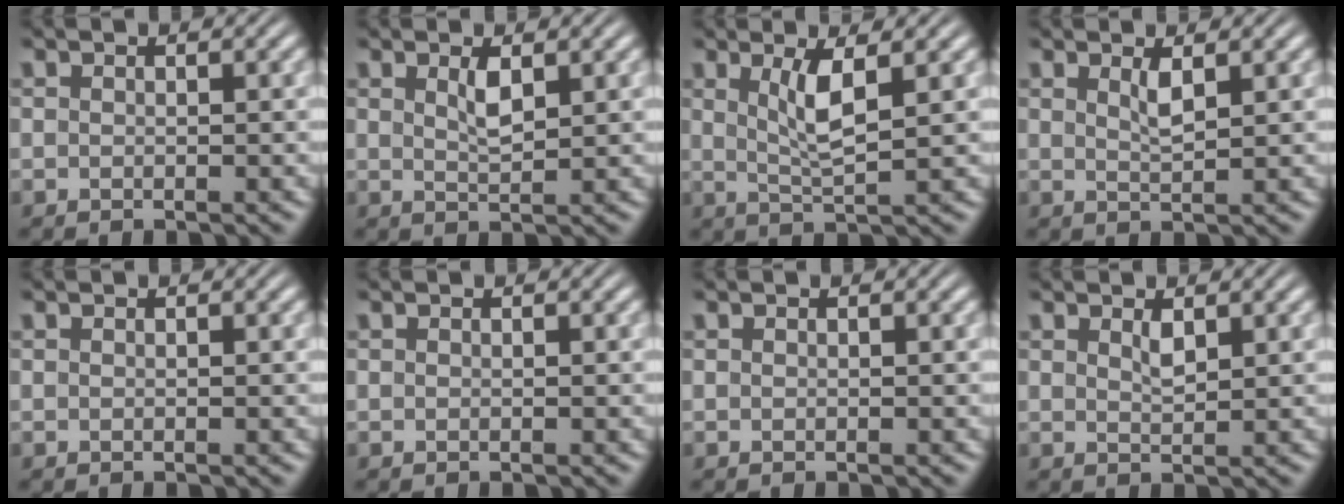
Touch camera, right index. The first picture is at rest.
{"total": 1.5, "force": [0.5, 0.2, 1.4], "torque": [-0.028, -0.009, 0.016]}
{"total": 3.0, "force": [0.7, 0.2, 3.0], "torque": [-0.063, -0.011, 0.020]}
{"total": 1.3, "force": [0.6, -0.1, 1.2], "torque": [-0.026, -0.009, 0.017]}
{"total": 0.0}
{"total": 0.0}
{"total": 0.0}
{"total": 0.9, "force": [0.5, 0.0, 0.8], "torque": [-0.016, -0.009, 0.015]}